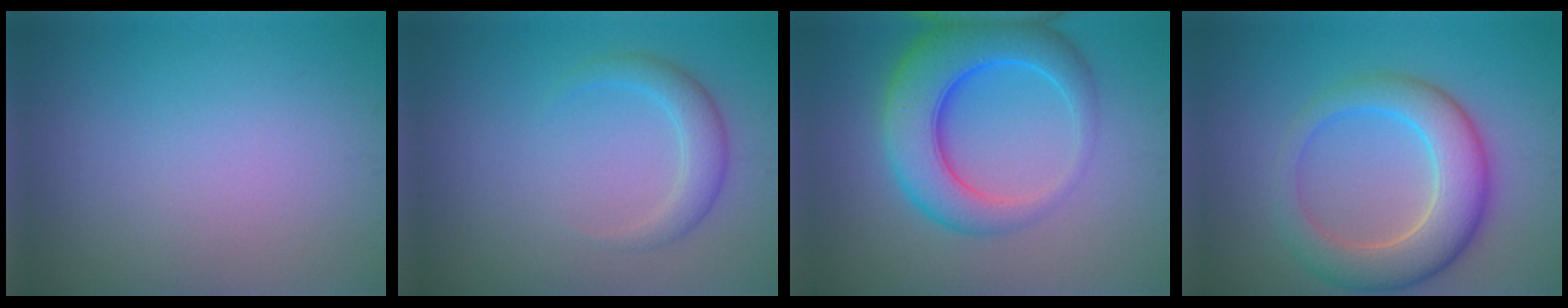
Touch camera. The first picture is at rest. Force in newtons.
{"total": 2.5, "press": 2.5, "slide": 0.0}
{"total": 8.2, "press": 8.1, "slide": 0.3}
{"total": 7.0, "press": 6.9, "slide": 0.7}